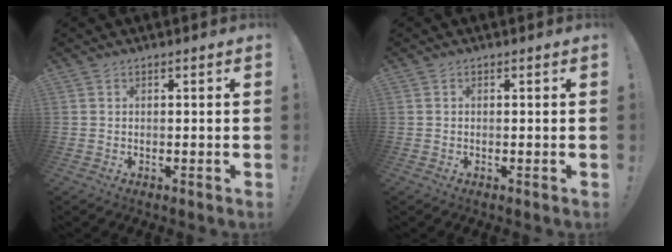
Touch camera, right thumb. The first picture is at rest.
{"total": 0.0}